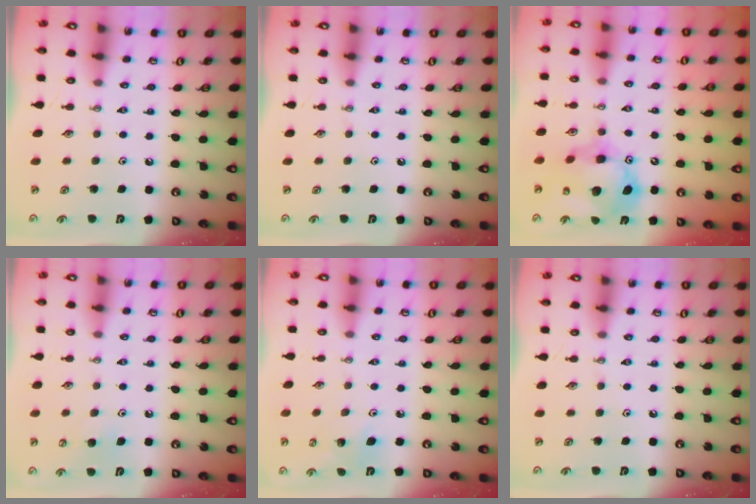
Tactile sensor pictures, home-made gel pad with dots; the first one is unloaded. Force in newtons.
{"total": 0.0}
{"total": 15.4, "press": 15.4, "slide": 1.6}
{"total": 6.2, "press": 6.1, "slide": 0.6}
{"total": 5.4, "press": 5.1, "slide": 1.7}
{"total": 0.0}